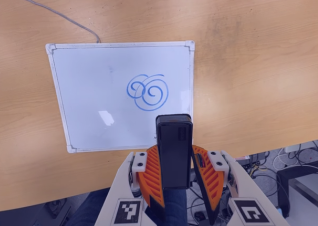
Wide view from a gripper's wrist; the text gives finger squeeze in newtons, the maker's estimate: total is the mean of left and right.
{"total": 5.3, "left": 5.3, "right": 5.3}